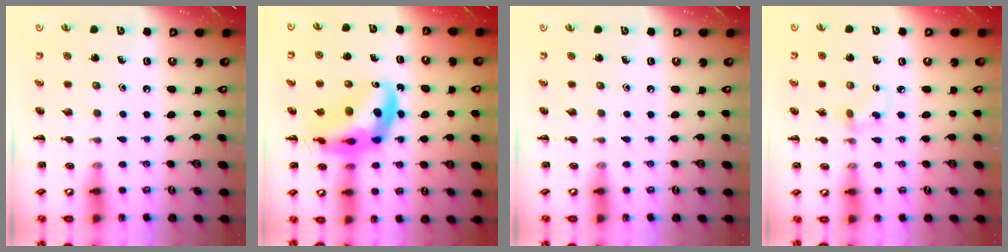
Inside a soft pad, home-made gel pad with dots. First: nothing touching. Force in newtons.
{"total": 12.5, "press": 12.1, "slide": 3.4}
{"total": 0.0}
{"total": 2.8, "press": 2.5, "slide": 1.2}